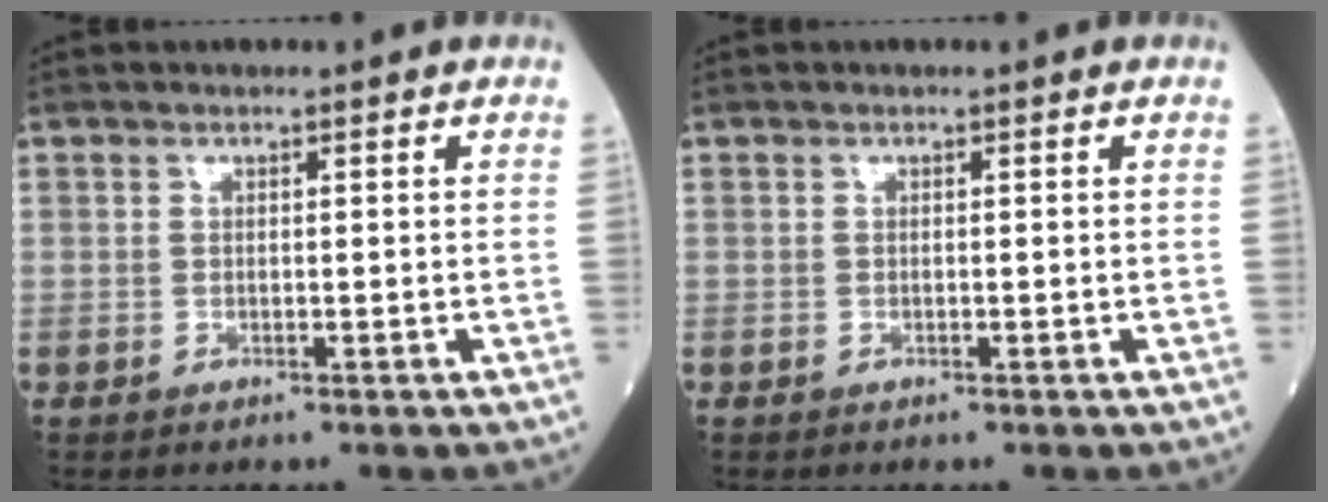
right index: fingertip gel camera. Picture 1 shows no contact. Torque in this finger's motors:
{"motor_torque": [0.03, 0.06, 0.03, -0.01]}